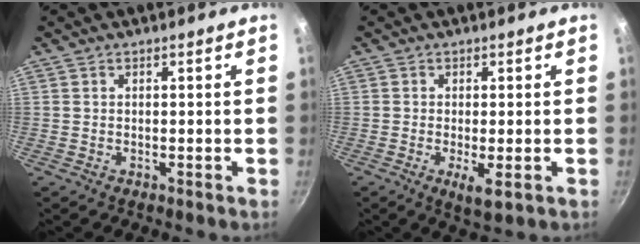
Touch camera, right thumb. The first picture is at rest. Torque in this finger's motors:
{"motor_torque": [0.08, -0.03, 0.05, -0.08, 0.01]}